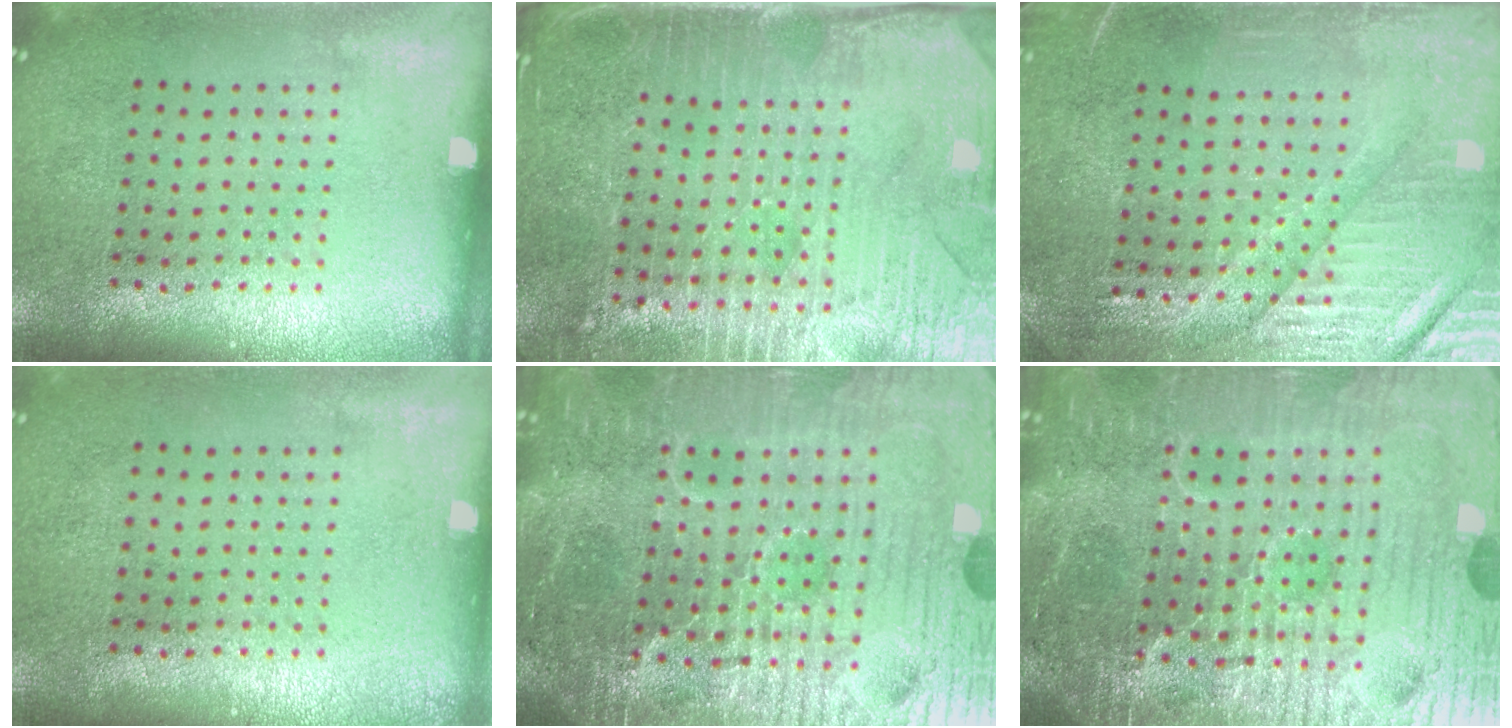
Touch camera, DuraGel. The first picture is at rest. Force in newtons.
{"total": 4.4, "press": 3.8, "slide": 2.1}
{"total": 3.5, "press": 3.2, "slide": 1.4}
{"total": 0.0}
{"total": 7.4, "press": 6.6, "slide": 3.4}
{"total": 7.4, "press": 6.6, "slide": 3.4}